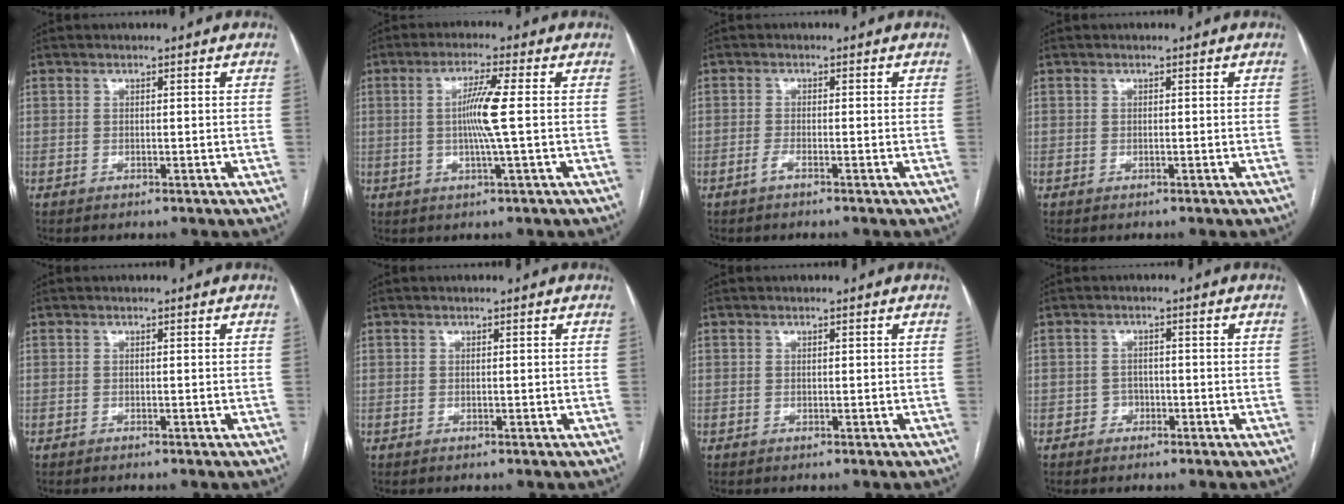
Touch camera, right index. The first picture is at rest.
{"total": 6.0, "force": [0.2, -1.0, 6.0], "torque": [-0.115, -0.001, 0.003]}
{"total": 1.2, "force": [-0.9, -0.1, 0.8], "torque": [-0.016, 0.001, -0.019]}
{"total": 0.0}
{"total": 0.0}
{"total": 0.0}
{"total": 0.0}
{"total": 1.6, "force": [-1.0, 1.2, 0.2], "torque": [0.003, 0.007, -0.019]}